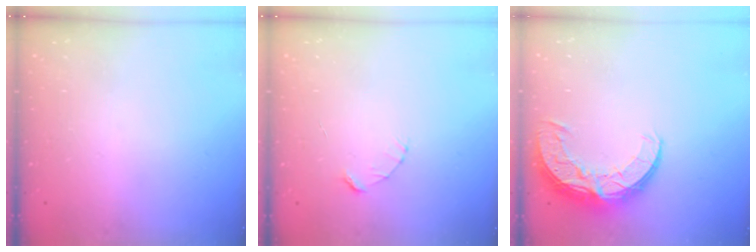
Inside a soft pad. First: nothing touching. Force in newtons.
{"total": 2.7, "press": 2.7, "slide": 0.3}
{"total": 11.0, "press": 10.9, "slide": 0.8}